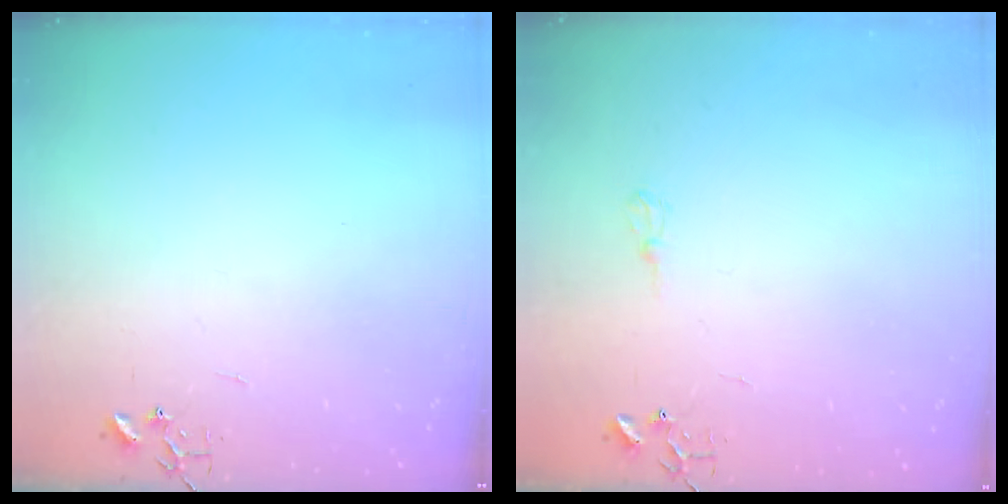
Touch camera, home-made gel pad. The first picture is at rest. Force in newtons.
{"total": 6.3, "press": 6.2, "slide": 0.7}